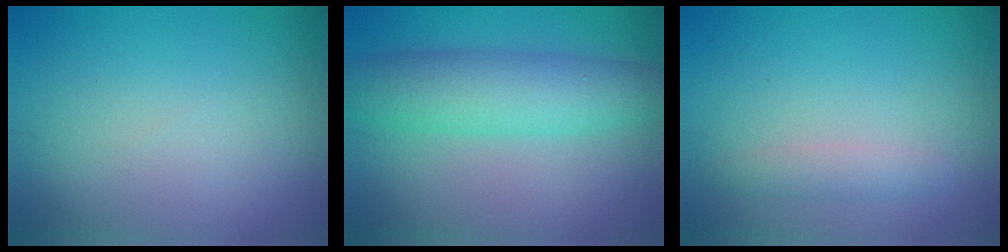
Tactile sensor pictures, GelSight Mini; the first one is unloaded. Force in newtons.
{"total": 4.5, "press": 4.5, "slide": 0.1}
{"total": 1.6, "press": 1.6, "slide": 0.0}